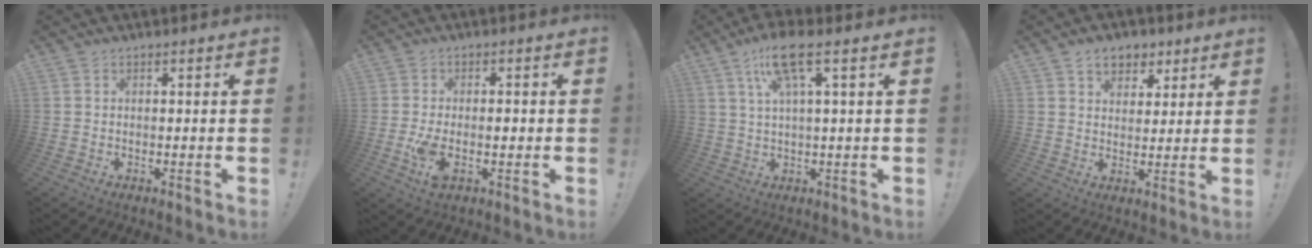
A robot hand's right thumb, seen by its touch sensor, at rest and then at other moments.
{"total": 5.6, "force": [-1.4, 2.9, 4.6], "torque": [-0.095, -0.004, -0.029]}
{"total": 9.7, "force": [4.3, 1.7, 8.5], "torque": [-0.154, -0.004, 0.073]}
{"total": 7.5, "force": [4.3, 5.5, 2.8], "torque": [-0.034, -0.019, 0.081]}